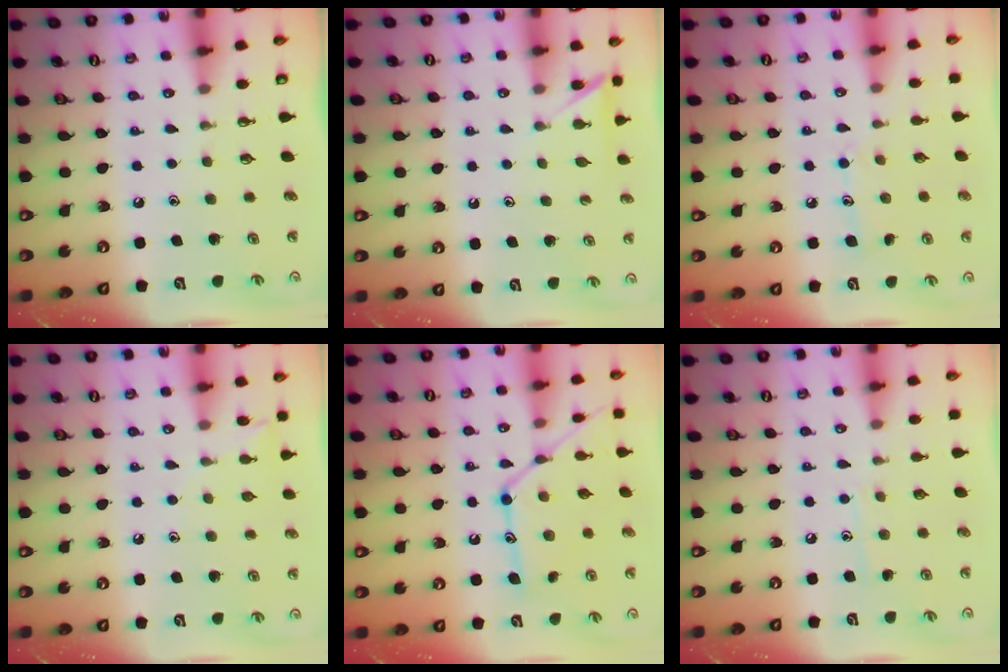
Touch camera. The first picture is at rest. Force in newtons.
{"total": 4.0, "press": 4.0, "slide": 0.5}
{"total": 7.8, "press": 7.8, "slide": 0.1}
{"total": 5.0, "press": 4.9, "slide": 0.5}
{"total": 16.1, "press": 16.0, "slide": 1.4}
{"total": 6.2, "press": 6.2, "slide": 0.7}